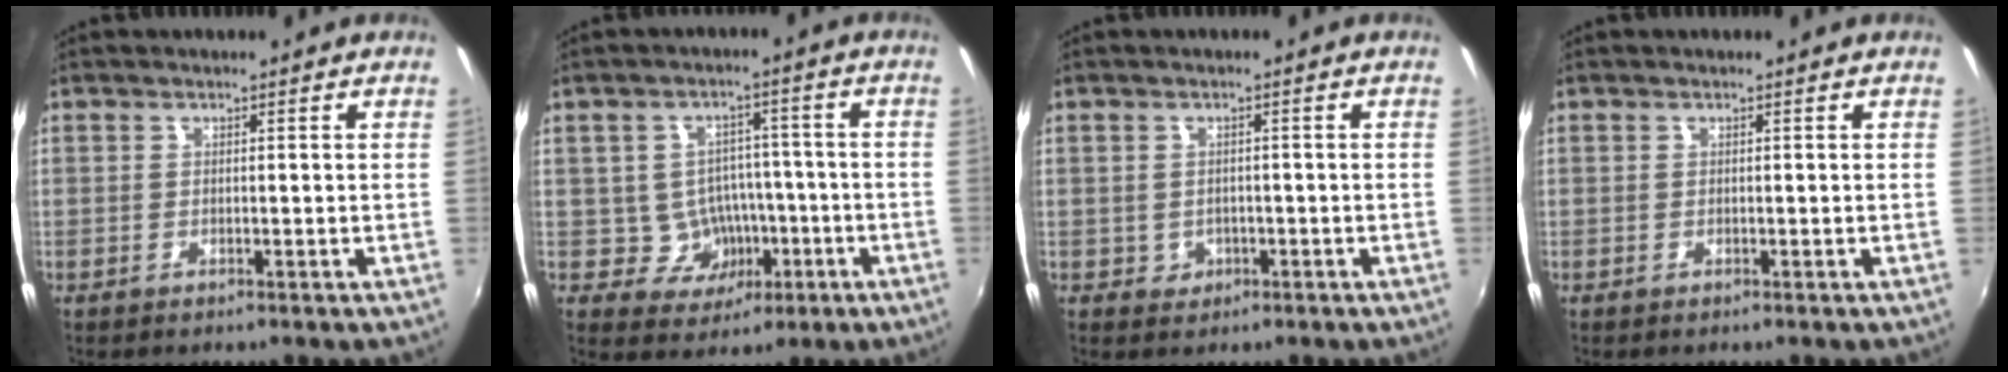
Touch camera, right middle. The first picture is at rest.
{"total": 7.3, "force": [-2.0, 6.7, 2.3], "torque": [-0.055, 0.020, -0.008]}
{"total": 2.3, "force": [-0.5, 2.1, 0.5], "torque": [-0.011, 0.002, -0.002]}
{"total": 0.0}